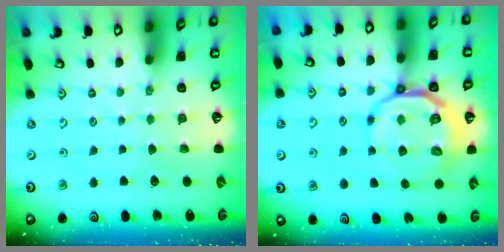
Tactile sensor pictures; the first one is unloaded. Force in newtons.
{"total": 11.9, "press": 11.6, "slide": 2.6}